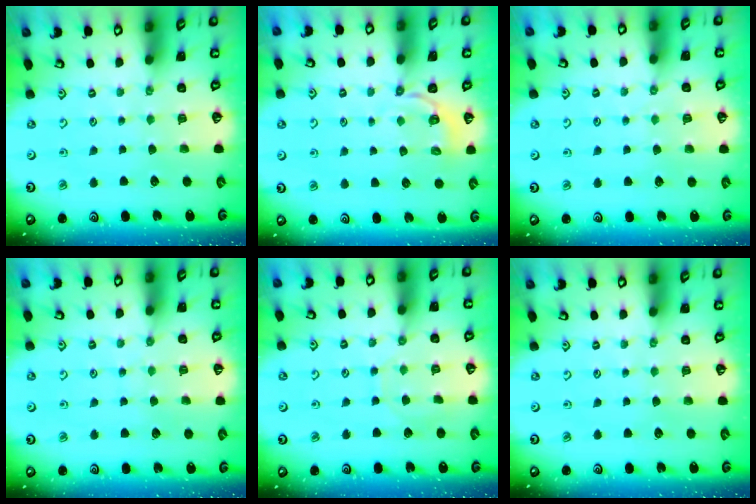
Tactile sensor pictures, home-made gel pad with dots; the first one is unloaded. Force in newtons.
{"total": 3.1, "press": 2.0, "slide": 2.3}
{"total": 2.5, "press": 2.4, "slide": 0.4}
{"total": 4.4, "press": 4.4, "slide": 0.4}
{"total": 6.3, "press": 6.3, "slide": 0.7}
{"total": 0.0}